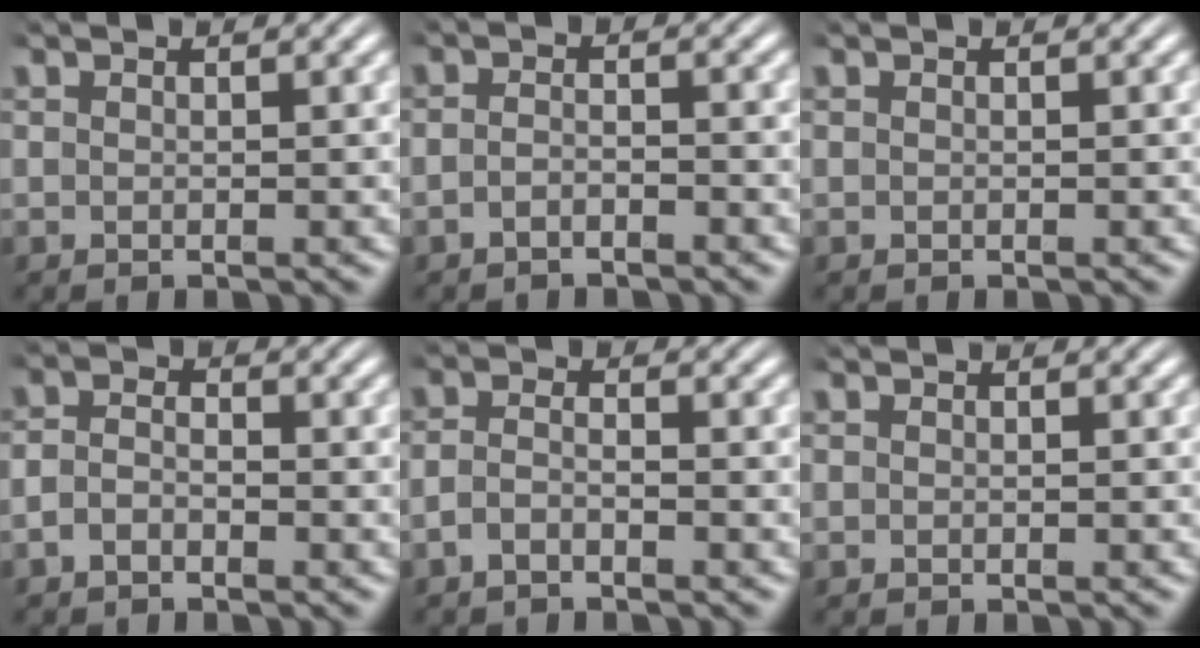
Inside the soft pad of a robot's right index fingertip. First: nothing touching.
{"total": 1.8, "force": [-1.5, 0.3, 0.8], "torque": [-0.016, -0.004, -0.027]}
{"total": 0.0}
{"total": 2.1, "force": [-1.3, 1.3, 1.0], "torque": [-0.026, -0.011, -0.021]}
{"total": 2.3, "force": [-1.6, 1.1, 1.3], "torque": [-0.036, -0.008, -0.025]}
{"total": 0.0}